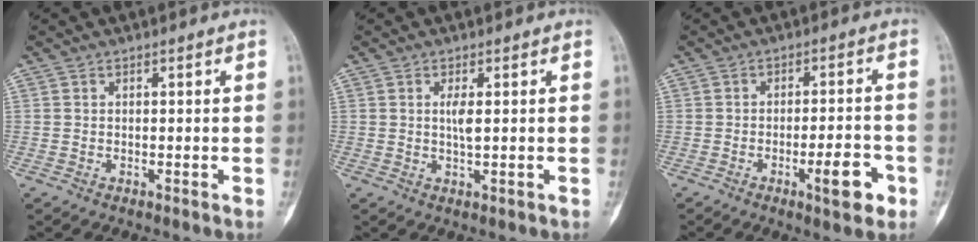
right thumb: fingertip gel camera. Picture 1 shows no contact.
{"total": 2.5, "force": [0.4, 0.5, 2.4], "torque": [-0.048, -0.004, 0.010]}
{"total": 7.6, "force": [-3.3, 2.2, 6.5], "torque": [-0.084, 0.017, -0.045]}